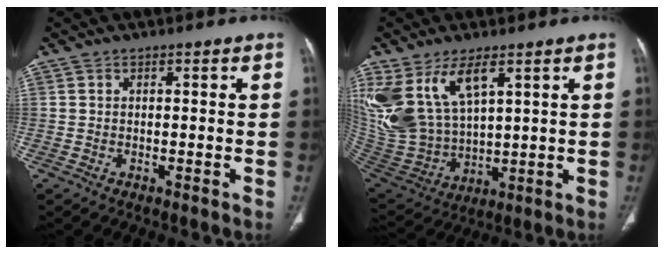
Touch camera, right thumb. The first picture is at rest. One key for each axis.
{"total": 16.4, "fx": 7.7, "fy": 8.4, "fz": 11.7, "tx": -0.236, "ty": -0.030, "tz": 0.177}